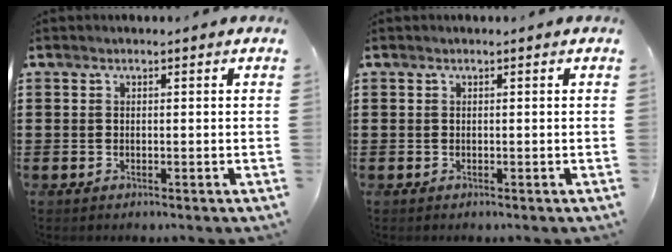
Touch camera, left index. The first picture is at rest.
{"total": 0.0}